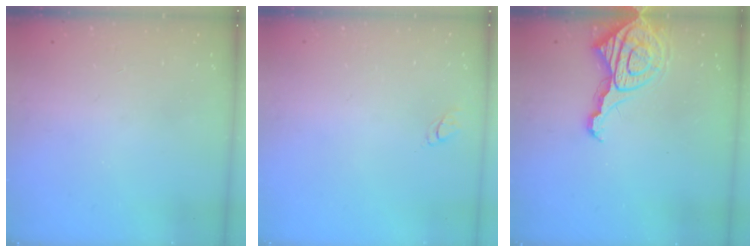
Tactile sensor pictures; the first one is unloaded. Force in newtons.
{"total": 3.0, "press": 3.0, "slide": 0.2}
{"total": 10.8, "press": 10.8, "slide": 1.0}